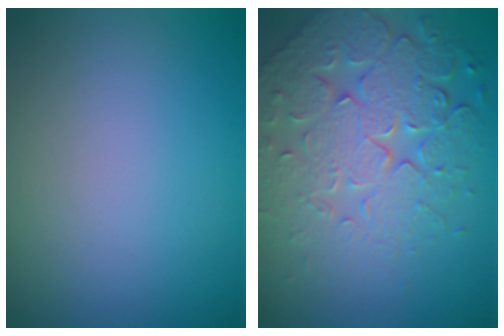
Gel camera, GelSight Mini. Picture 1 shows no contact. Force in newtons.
{"total": 7.8, "press": 5.7, "slide": 5.3}